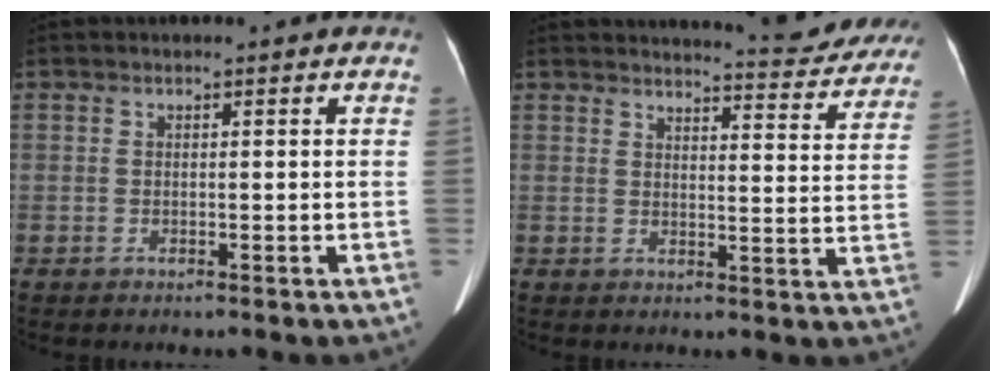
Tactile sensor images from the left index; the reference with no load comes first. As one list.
[{"total": 11.9, "force": [11.5, 1.3, 2.5], "torque": [-0.019, -0.039, 0.118]}]